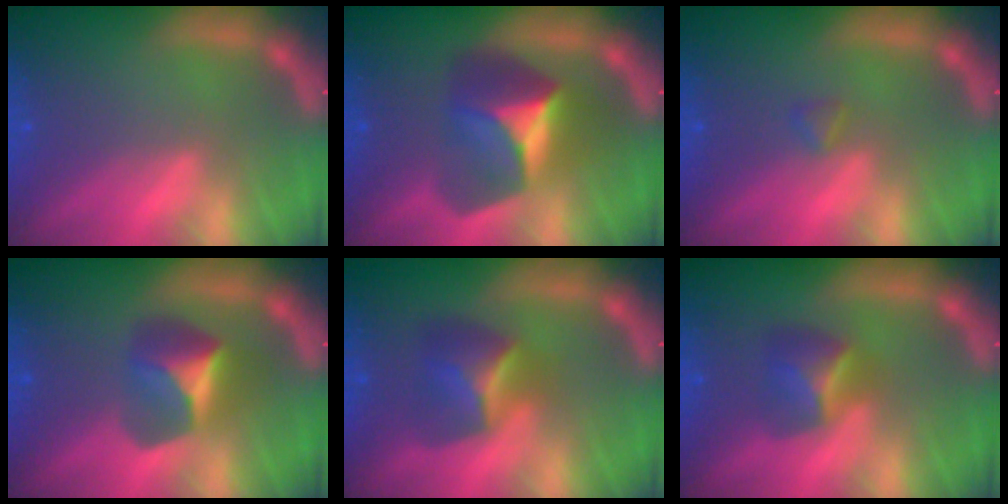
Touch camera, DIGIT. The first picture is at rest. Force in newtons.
{"total": 6.9}
{"total": 0.9}
{"total": 4.4}
{"total": 4.4}
{"total": 3.4}